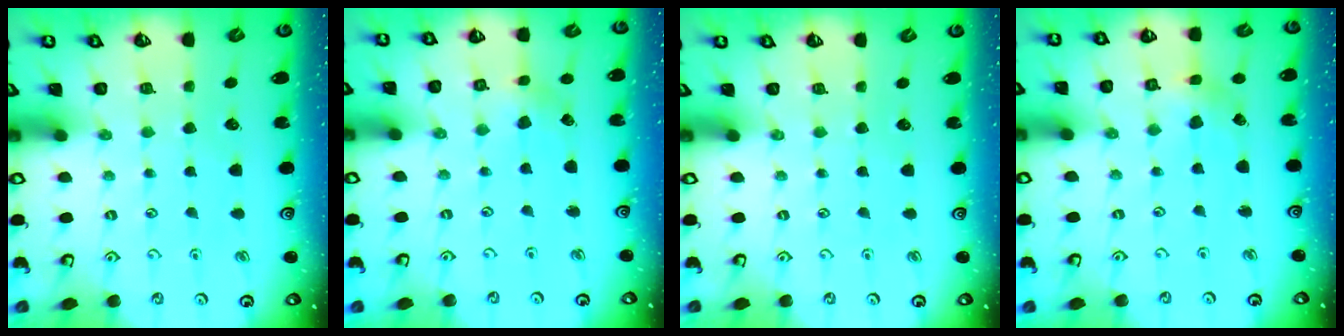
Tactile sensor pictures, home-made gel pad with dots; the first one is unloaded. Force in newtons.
{"total": 2.8, "press": 2.8, "slide": 0.1}
{"total": 0.0}
{"total": 2.1, "press": 2.1, "slide": 0.3}